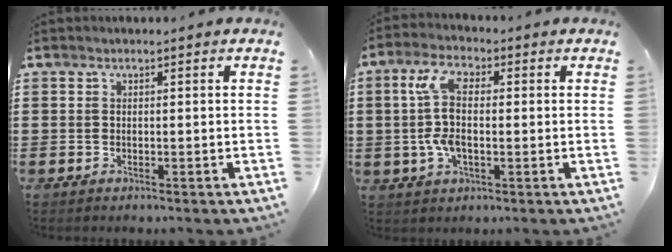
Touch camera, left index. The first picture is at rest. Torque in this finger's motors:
{"motor_torque": [0.98, 1.15, 0.80, 0.21]}